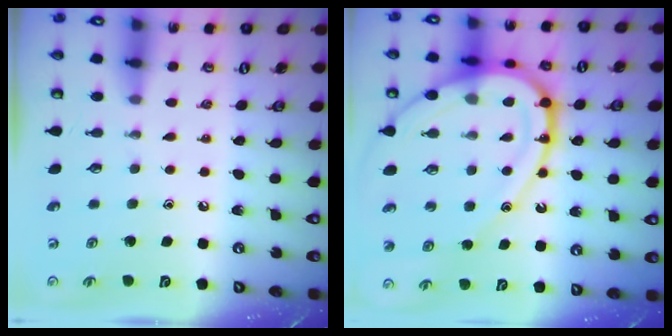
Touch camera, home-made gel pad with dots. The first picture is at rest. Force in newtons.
{"total": 20.7, "press": 20.6, "slide": 2.3}